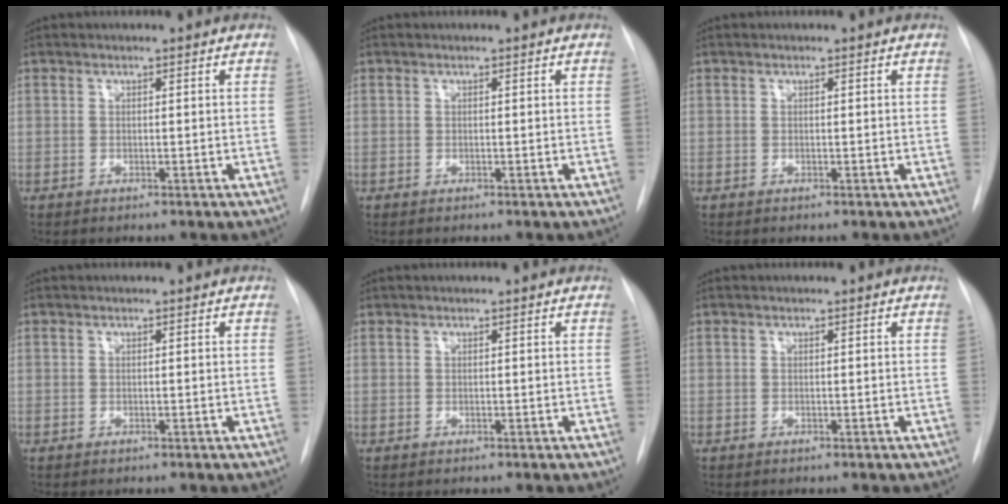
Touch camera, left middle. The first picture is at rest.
{"total": 0.0}
{"total": 0.0}
{"total": 0.0}
{"total": 0.0}
{"total": 0.0}